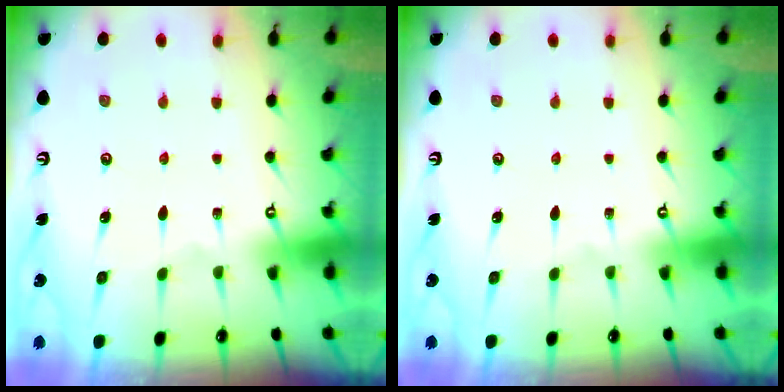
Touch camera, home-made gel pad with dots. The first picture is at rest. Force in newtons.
{"total": 0.0}